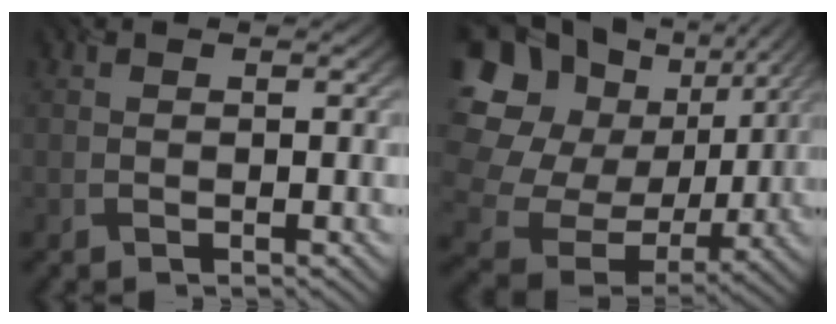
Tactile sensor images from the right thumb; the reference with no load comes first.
{"total": 21.2, "force": [5.6, 17.5, 10.6], "torque": [-0.303, 0.014, 0.114]}